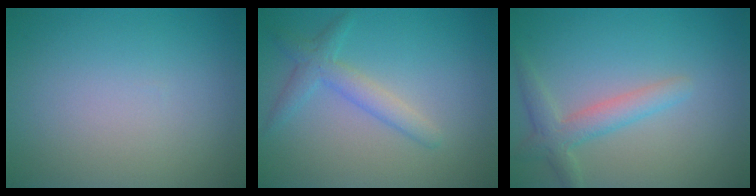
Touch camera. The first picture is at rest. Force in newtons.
{"total": 2.6, "press": 2.6, "slide": 0.1}
{"total": 2.8, "press": 2.8, "slide": 0.3}